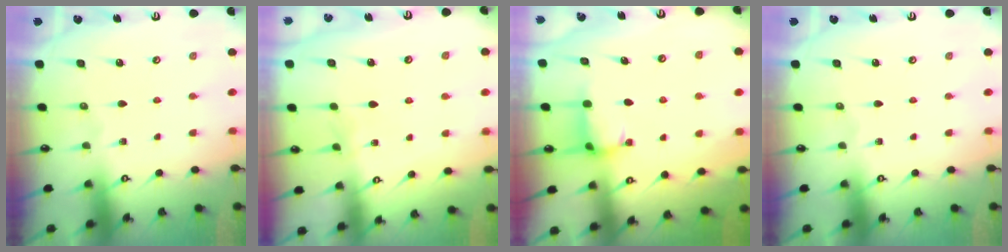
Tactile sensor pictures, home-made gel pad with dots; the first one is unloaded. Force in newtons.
{"total": 2.8, "press": 2.8, "slide": 0.3}
{"total": 2.6, "press": 2.6, "slide": 0.3}
{"total": 0.0}